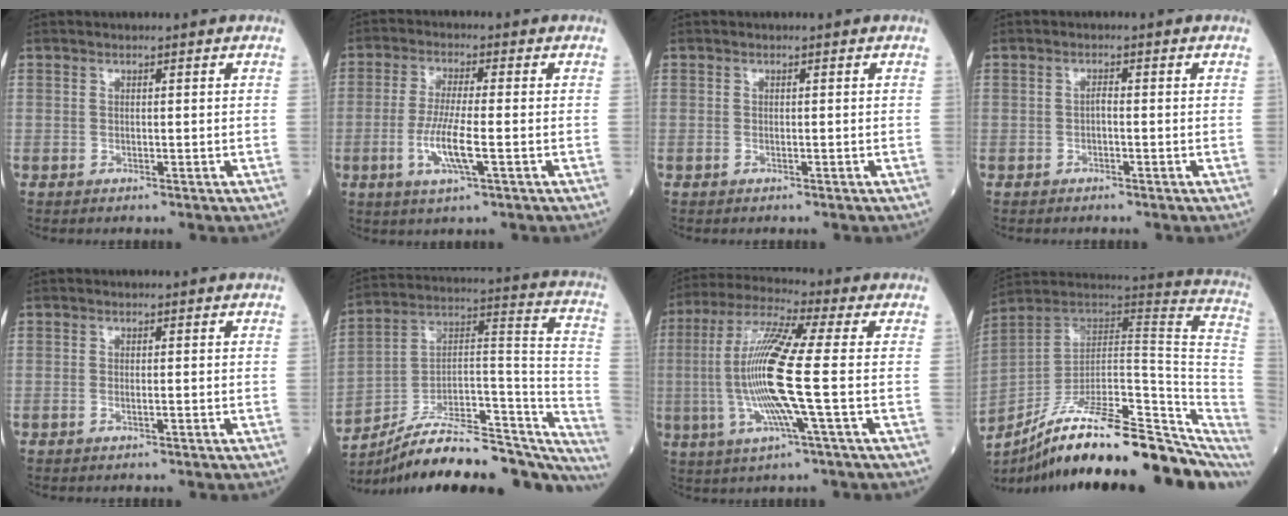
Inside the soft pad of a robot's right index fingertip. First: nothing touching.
{"total": 7.0, "force": [-1.9, 0.3, 6.7], "torque": [-0.136, -0.011, -0.039]}
{"total": 0.0}
{"total": 0.8, "force": [-0.3, 0.2, 0.7], "torque": [-0.011, 0.003, -0.009]}
{"total": 0.6, "force": [-0.4, 0.0, 0.5], "torque": [-0.013, -0.001, -0.006]}
{"total": 28.2, "force": [-23.5, 7.2, 13.8], "torque": [-0.151, 0.037, -0.346]}
{"total": 14.0, "force": [-1.5, -0.5, 13.9], "torque": [-0.287, -0.001, -0.041]}
{"total": 26.0, "force": [-18.3, 6.6, 17.2], "torque": [-0.188, 0.028, -0.279]}